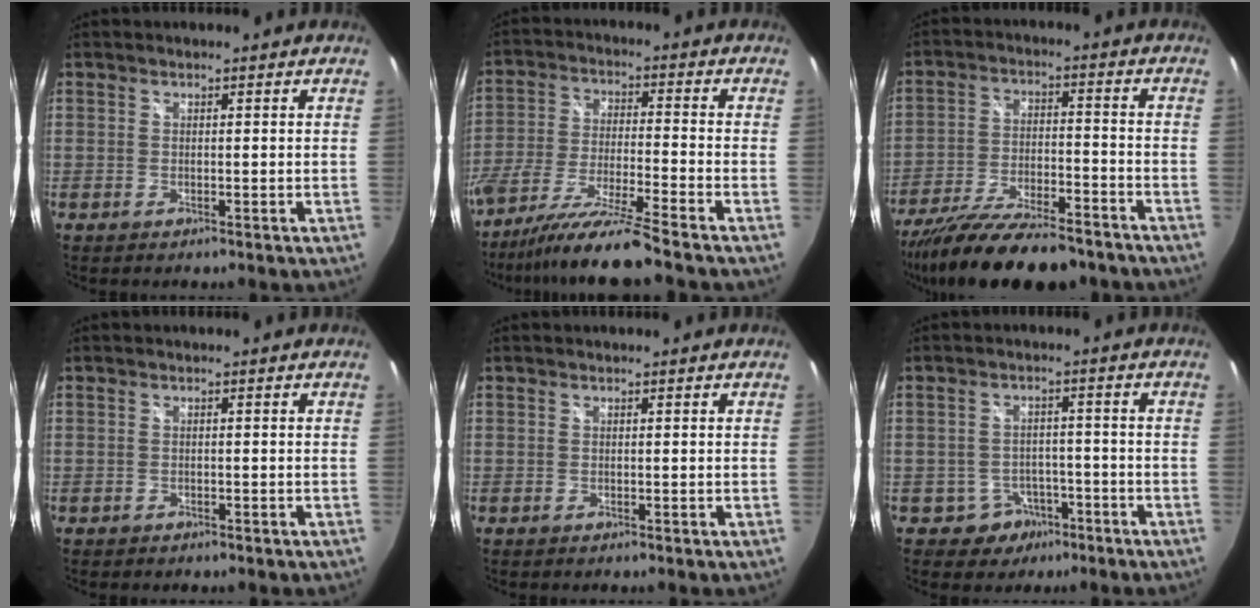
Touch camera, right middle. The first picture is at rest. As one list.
[{"total": 12.8, "force": [-10.9, -1.7, 6.5], "torque": [-0.128, -0.028, -0.195]}, {"total": 19.0, "force": [-15.7, 4.5, 9.8], "torque": [-0.193, -0.043, -0.251]}, {"total": 1.1, "force": [-0.8, 0.7, 0.3], "torque": [-0.010, -0.003, -0.011]}, {"total": 0.0}, {"total": 5.4, "force": [-3.2, 4.4, 0.6], "torque": [-0.023, 0.018, -0.037]}]